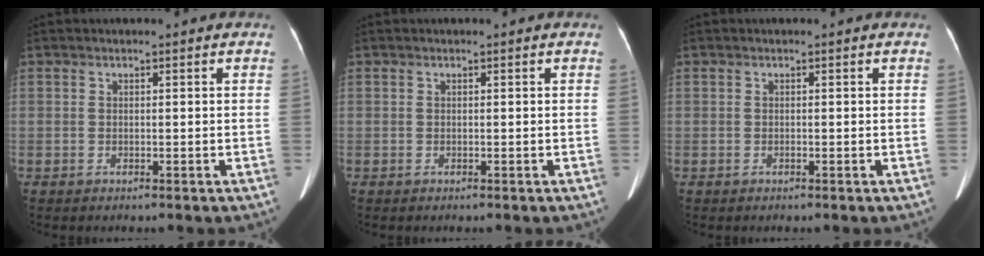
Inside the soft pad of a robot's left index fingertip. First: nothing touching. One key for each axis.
{"total": 0.0}
{"total": 0.0}